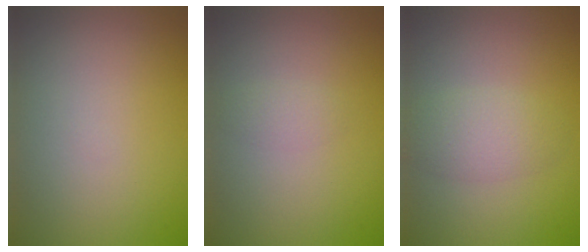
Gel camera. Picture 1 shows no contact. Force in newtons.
{"total": 0.8, "press": 0.8, "slide": 0.1}
{"total": 2.7, "press": 2.7, "slide": 0.1}